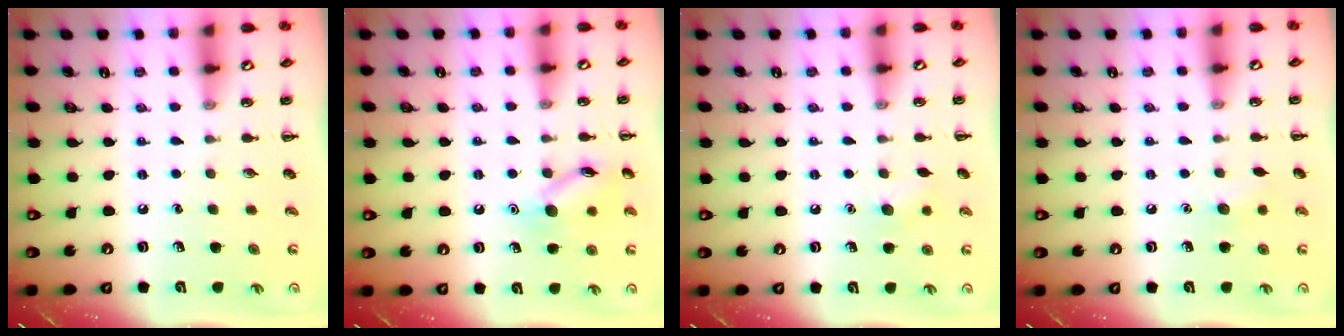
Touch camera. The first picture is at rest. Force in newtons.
{"total": 11.4, "press": 11.4, "slide": 0.6}
{"total": 5.7, "press": 5.6, "slide": 1.3}
{"total": 4.9, "press": 4.7, "slide": 1.4}